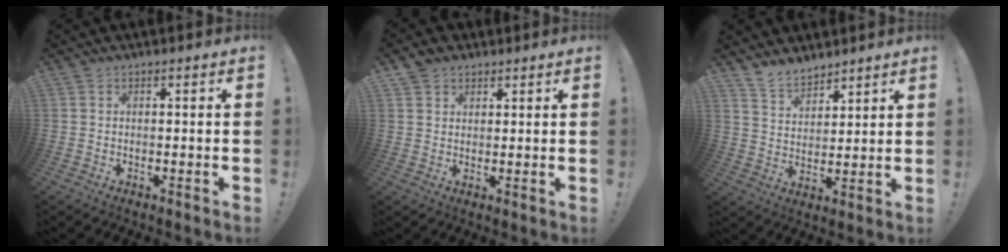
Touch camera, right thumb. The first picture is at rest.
{"total": 3.4, "force": [2.3, 2.4, 0.6], "torque": [0.000, -0.014, 0.042]}
{"total": 8.3, "force": [7.3, 3.3, 1.9], "torque": [-0.042, -0.052, 0.144]}